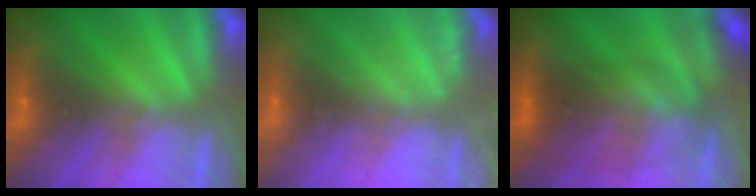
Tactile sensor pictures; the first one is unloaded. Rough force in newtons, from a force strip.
{"total": 2.4}
{"total": 2.8}